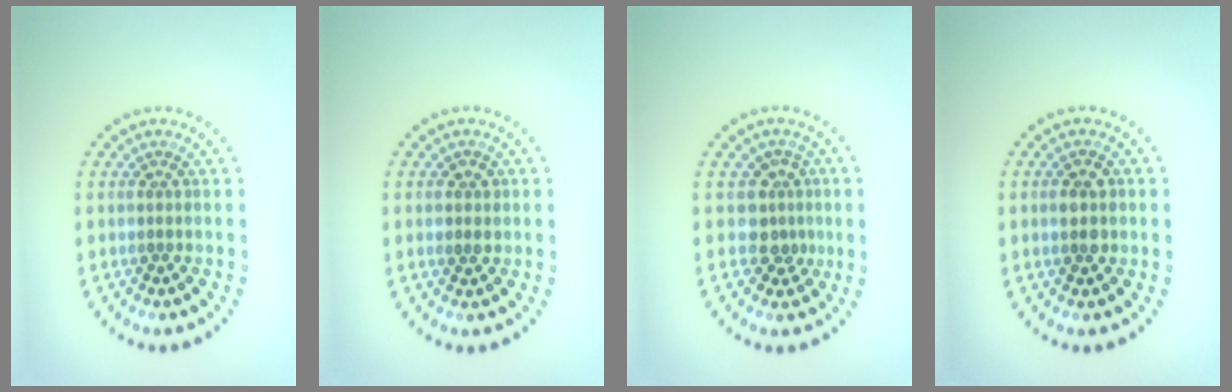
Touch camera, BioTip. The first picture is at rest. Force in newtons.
{"total": 1.4, "press": 1.3, "slide": 0.4}
{"total": 2.6, "press": 1.9, "slide": 1.7}
{"total": 2.5, "press": 2.5, "slide": 0.1}